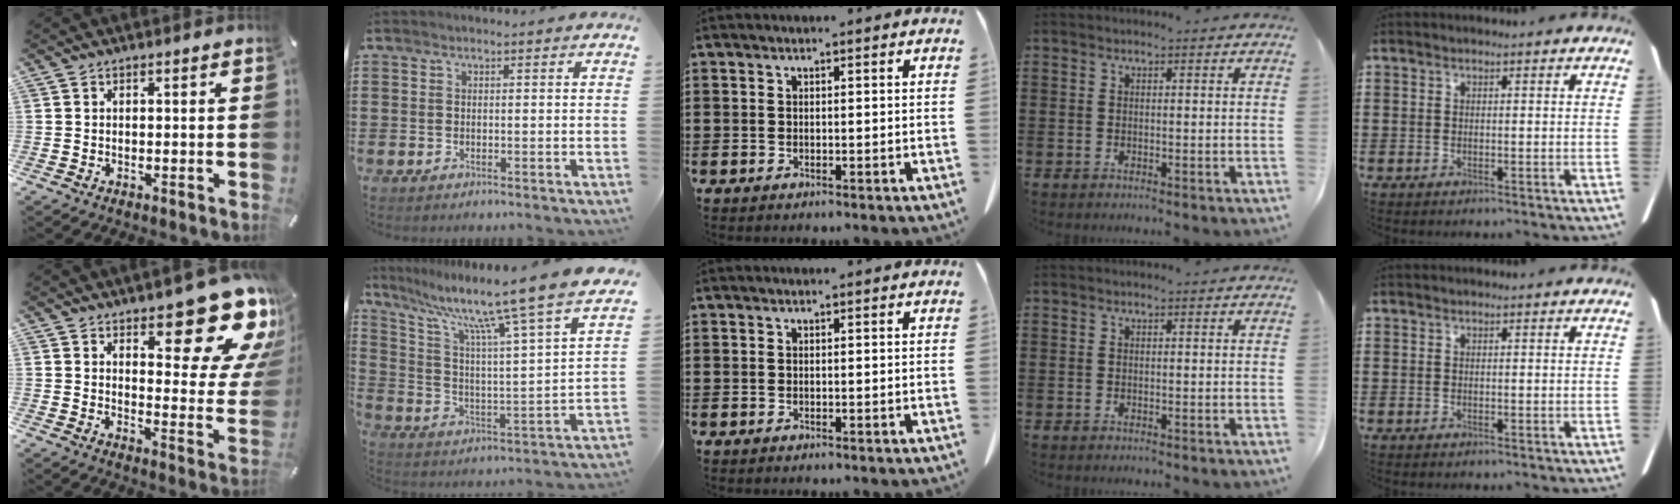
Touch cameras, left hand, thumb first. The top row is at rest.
{"thumb": {"total": 19.4, "force": [12.5, 8.0, 12.6], "torque": [-0.138, -0.107, 0.204]}, "index": {"total": 11.6, "force": [9.4, -0.9, 6.7], "torque": [-0.150, -0.076, 0.142]}}